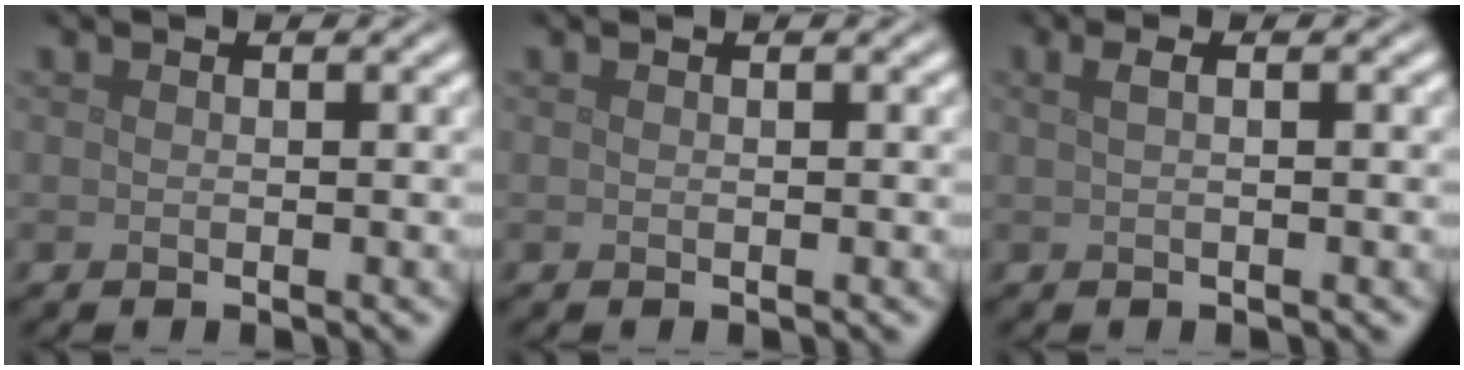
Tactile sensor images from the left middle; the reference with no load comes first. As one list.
[{"total": 0.0}, {"total": 1.6, "force": [0.6, 0.6, 1.4], "torque": [-0.022, 0.003, 0.005]}]